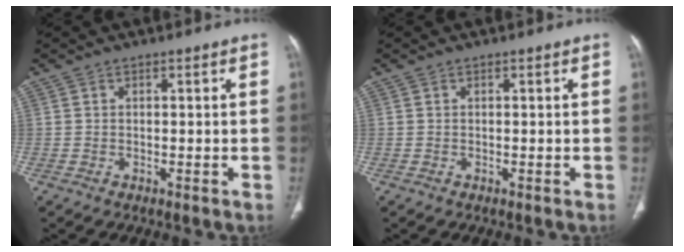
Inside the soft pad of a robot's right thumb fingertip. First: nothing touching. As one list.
[{"total": 0.0}]